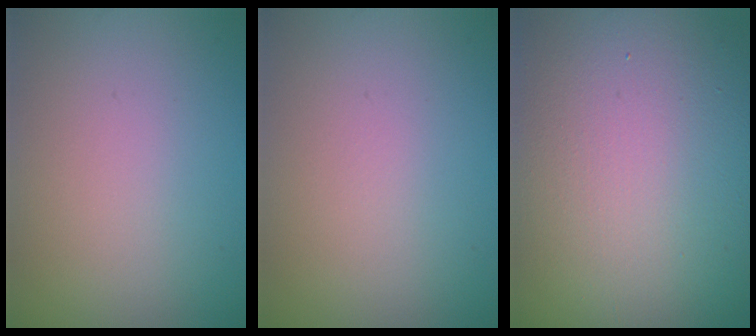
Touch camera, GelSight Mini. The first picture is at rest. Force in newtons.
{"total": 0.0}
{"total": 17.1, "press": 17.1, "slide": 1.1}